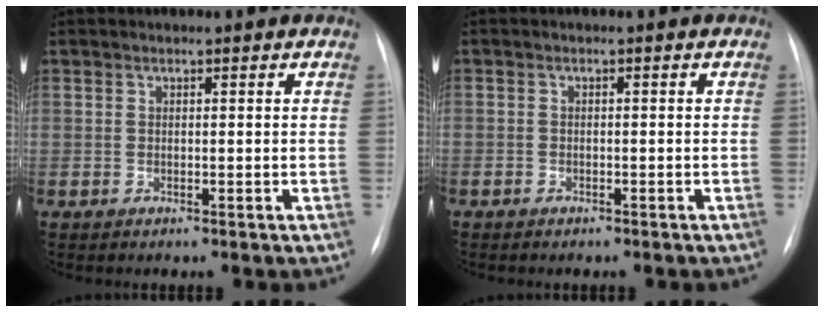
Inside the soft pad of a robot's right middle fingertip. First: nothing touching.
{"total": 1.4, "force": [-1.1, 0.8, 0.4], "torque": [-0.006, 0.002, -0.013]}